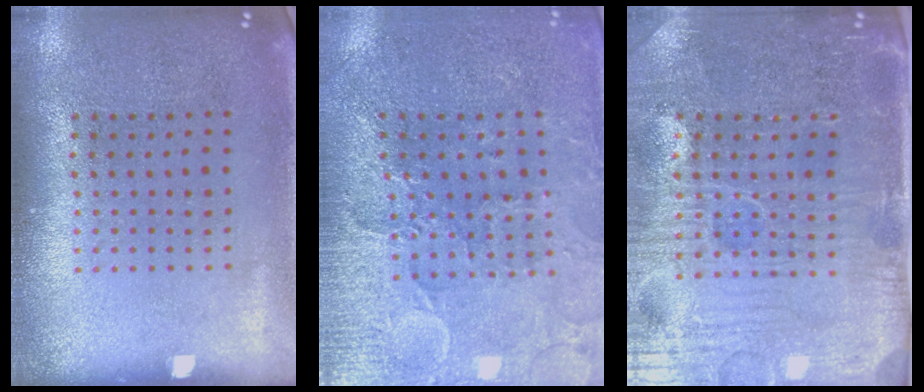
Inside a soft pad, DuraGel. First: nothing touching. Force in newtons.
{"total": 3.3, "press": 3.3, "slide": 0.5}
{"total": 5.0, "press": 4.5, "slide": 2.2}